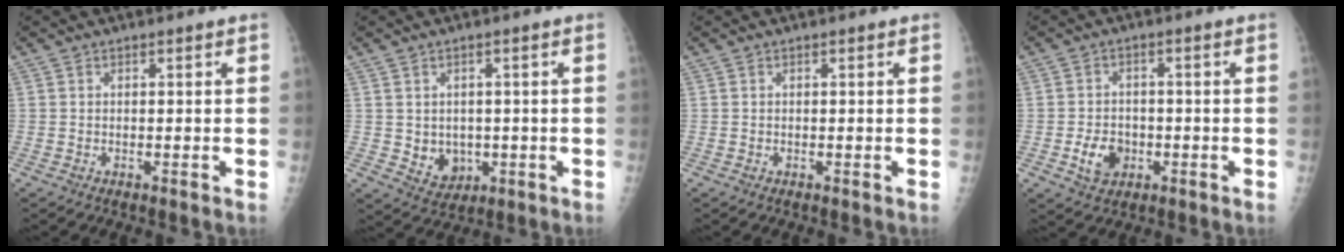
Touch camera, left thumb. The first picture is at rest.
{"total": 5.8, "force": [-0.6, 4.9, 3.1], "torque": [-0.021, -0.002, 0.007]}
{"total": 0.0}
{"total": 6.0, "force": [-1.9, 4.6, 3.3], "torque": [-0.041, 0.010, -0.029]}